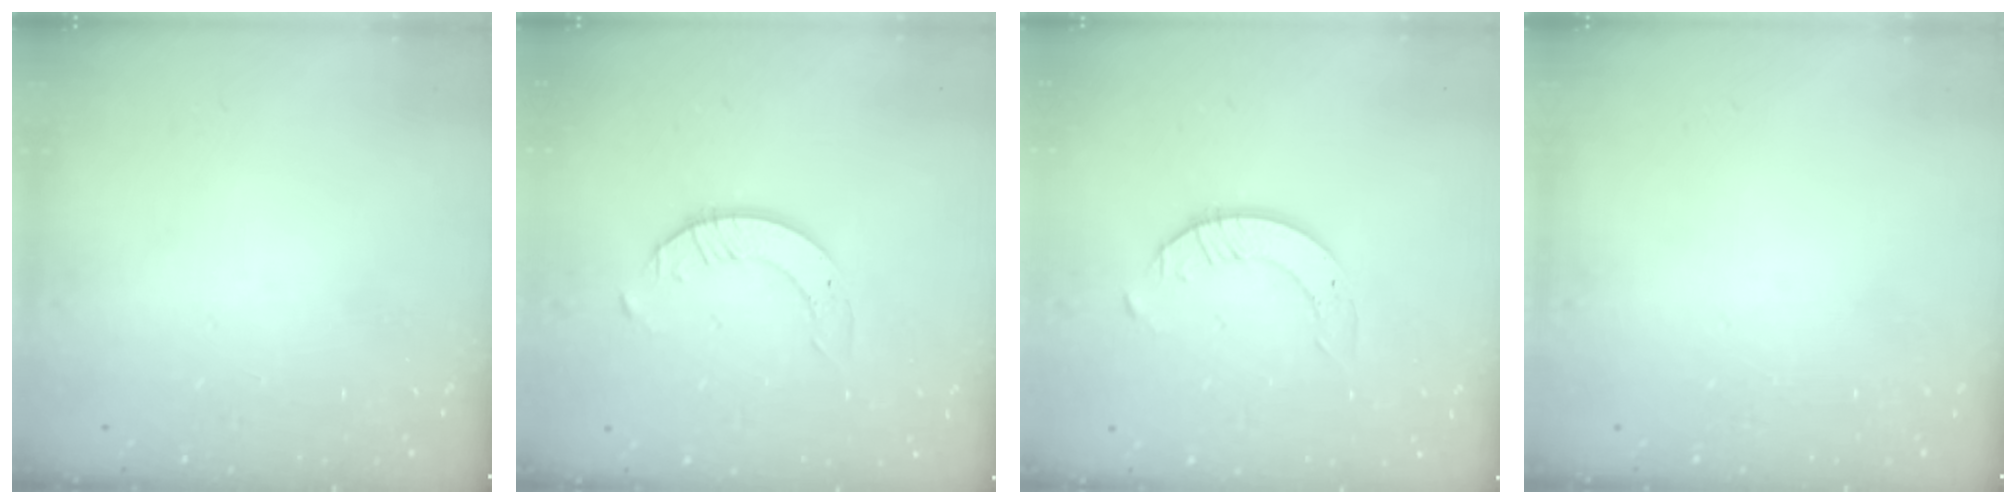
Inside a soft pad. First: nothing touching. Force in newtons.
{"total": 3.3, "press": 3.3, "slide": 0.3}
{"total": 3.3, "press": 3.3, "slide": 0.3}
{"total": 0.0}